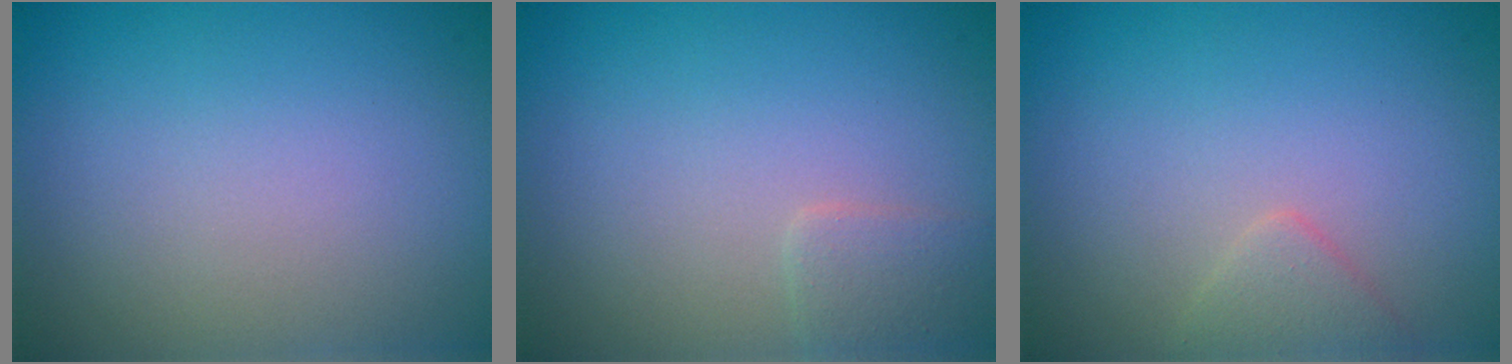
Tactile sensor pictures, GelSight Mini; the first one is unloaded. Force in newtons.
{"total": 1.4, "press": 1.4, "slide": 0.1}
{"total": 1.4, "press": 1.4, "slide": 0.1}